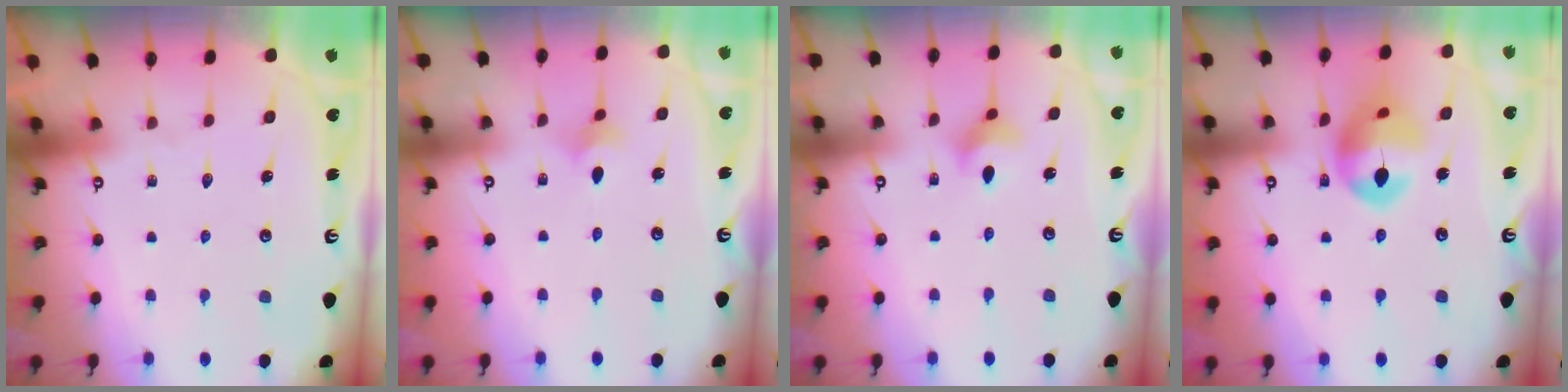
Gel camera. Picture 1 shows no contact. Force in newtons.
{"total": 2.1, "press": 2.1, "slide": 0.5}
{"total": 5.1, "press": 5.0, "slide": 1.1}
{"total": 13.9, "press": 13.8, "slide": 1.4}